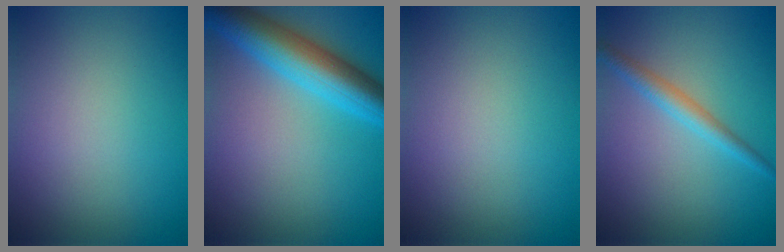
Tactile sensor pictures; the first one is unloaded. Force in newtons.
{"total": 7.4, "press": 7.4, "slide": 0.2}
{"total": 0.0}
{"total": 2.3, "press": 2.2, "slide": 0.1}